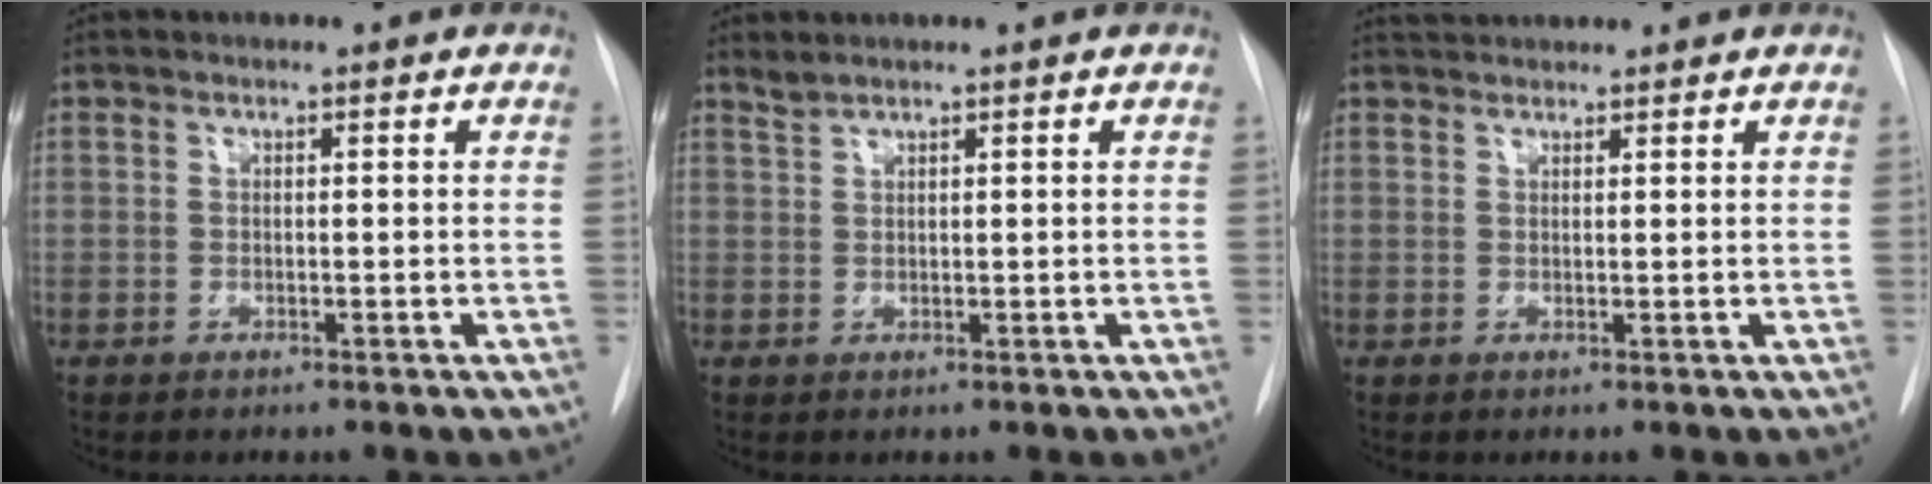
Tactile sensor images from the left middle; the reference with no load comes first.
{"total": 1.3, "force": [1.2, -0.1, 0.3], "torque": [-0.009, 0.007, 0.029]}
{"total": 3.2, "force": [3.0, 0.7, 0.7], "torque": [-0.010, 0.030, 0.051]}